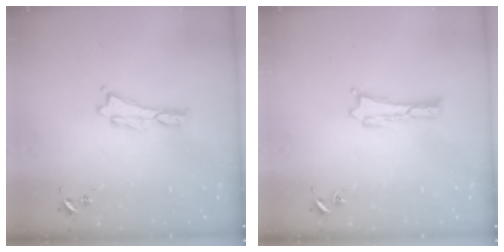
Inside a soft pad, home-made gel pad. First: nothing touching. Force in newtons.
{"total": 0.0}